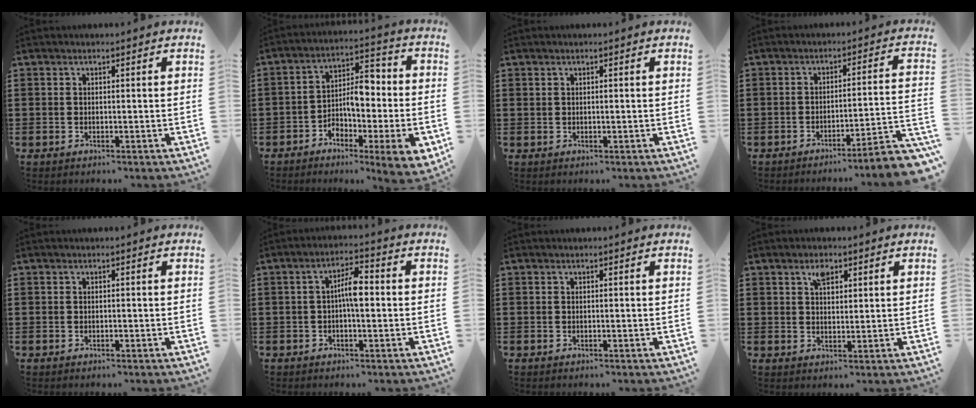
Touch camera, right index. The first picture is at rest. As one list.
[{"total": 9.0, "force": [-3.3, 3.4, 7.7], "torque": [-0.120, 0.003, -0.063]}, {"total": 0.0}, {"total": 4.7, "force": [-3.7, -0.5, 2.9], "torque": [-0.049, -0.024, -0.075]}, {"total": 0.0}, {"total": 4.5, "force": [-0.2, 1.3, 4.3], "torque": [-0.079, 0.009, -0.006]}, {"total": 0.0}, {"total": 3.0, "force": [1.8, 1.5, 1.9], "torque": [-0.035, 0.002, 0.030]}]